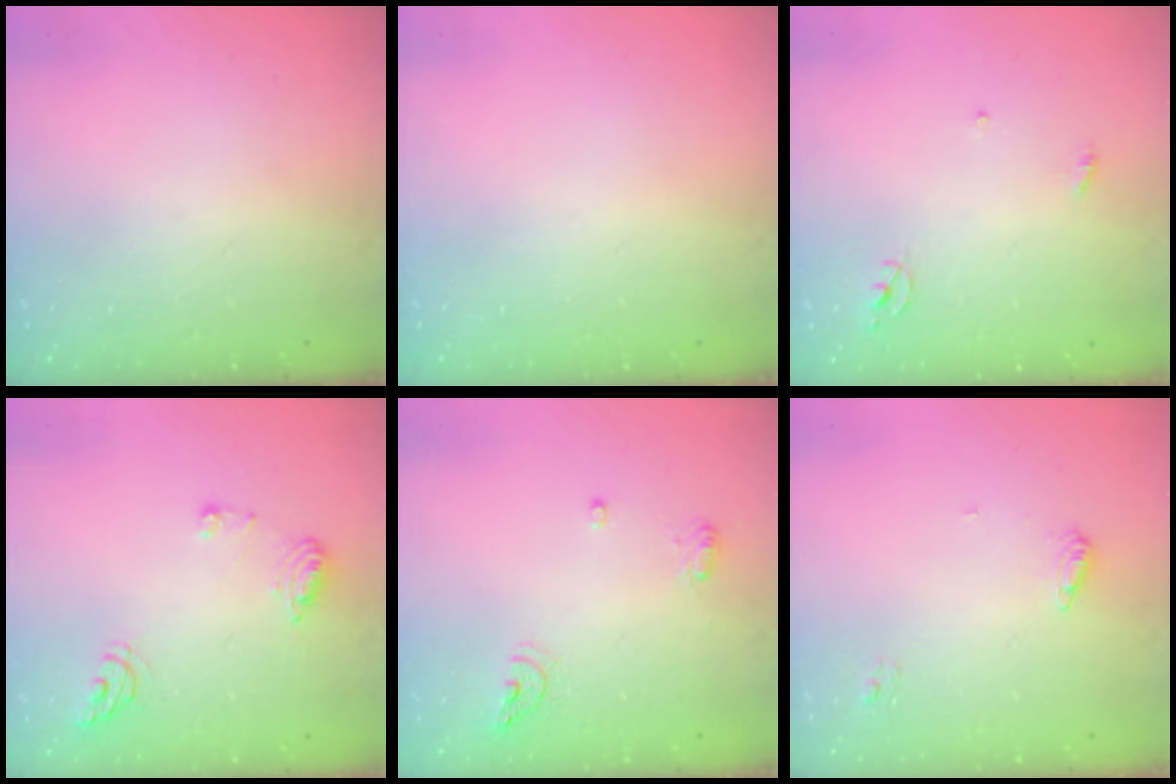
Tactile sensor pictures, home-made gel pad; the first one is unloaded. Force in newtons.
{"total": 0.0}
{"total": 2.3, "press": 2.3, "slide": 0.1}
{"total": 8.9, "press": 8.8, "slide": 1.1}
{"total": 6.8, "press": 6.7, "slide": 1.2}
{"total": 7.0, "press": 7.0, "slide": 0.5}